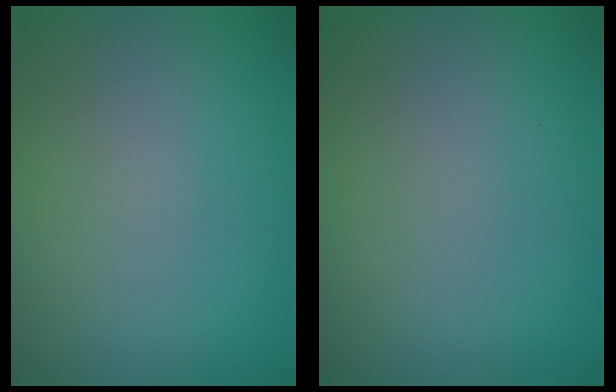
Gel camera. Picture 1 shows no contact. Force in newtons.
{"total": 0.0}